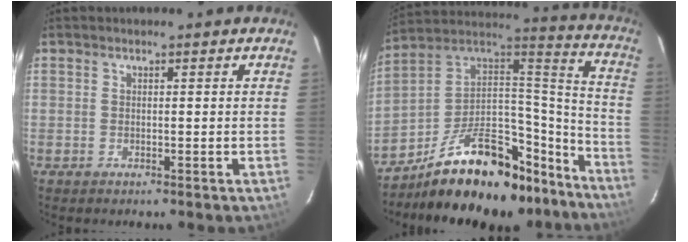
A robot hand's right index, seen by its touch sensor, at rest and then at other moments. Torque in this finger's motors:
{"motor_torque": [1.18, -0.95, 1.05, 0.21]}